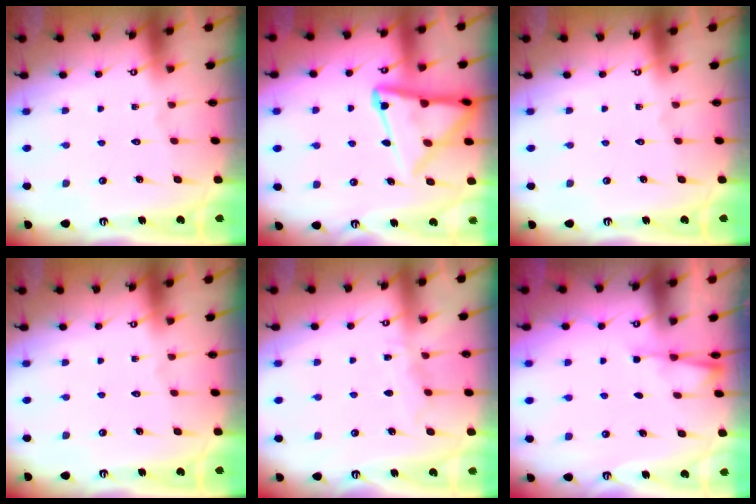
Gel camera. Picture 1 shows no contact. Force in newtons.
{"total": 14.6, "press": 14.5, "slide": 1.6}
{"total": 0.0}
{"total": 0.0}
{"total": 5.1, "press": 5.1, "slide": 0.6}
{"total": 2.5, "press": 2.4, "slide": 0.4}